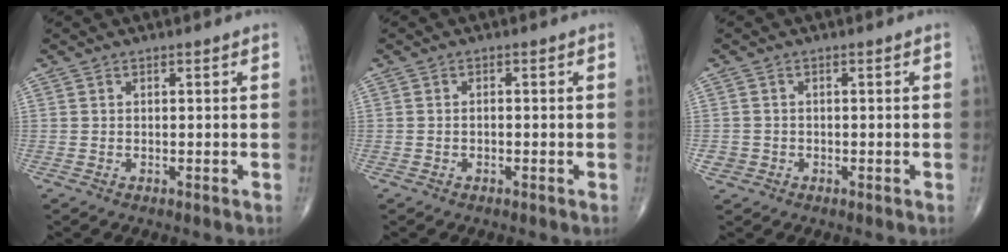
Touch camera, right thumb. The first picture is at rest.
{"total": 0.7, "force": [-0.3, 0.4, 0.4], "torque": [-0.007, 0.004, -0.006]}
{"total": 1.8, "force": [-0.6, 1.7, 0.3], "torque": [0.001, 0.007, -0.010]}